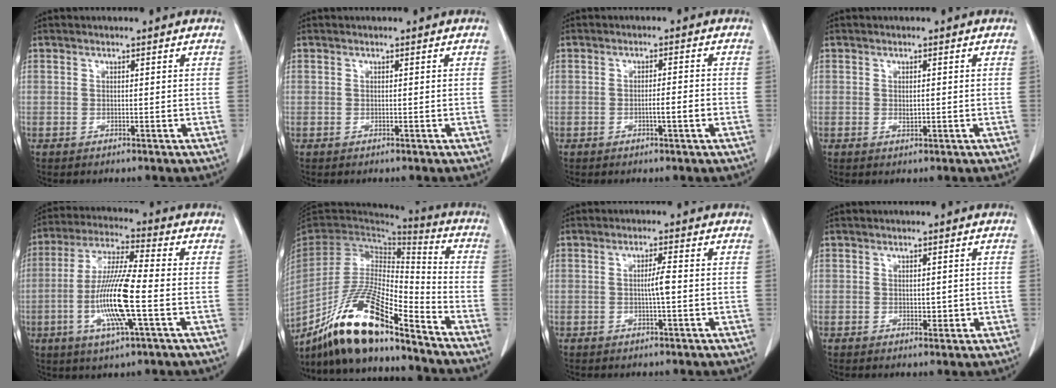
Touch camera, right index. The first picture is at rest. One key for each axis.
{"total": 0.0}
{"total": 2.8, "fx": -1.1, "fy": 0.0, "fz": 2.6, "tx": -0.040, "ty": 0.000, "tz": -0.019}
{"total": 0.9, "fx": -0.1, "fy": 0.5, "fz": 0.8, "tx": -0.014, "ty": -0.001, "tz": -0.001}
{"total": 12.9, "fx": -3.1, "fy": 0.6, "fz": 12.6, "tx": -0.251, "ty": -0.010, "tz": -0.065}
{"total": 18.3, "fx": -13.9, "fy": 2.8, "fz": 11.6, "tx": -0.230, "ty": -0.013, "tz": -0.255}
{"total": 2.4, "fx": -0.4, "fy": -0.1, "fz": 2.4, "tx": -0.040, "ty": 0.001, "tz": -0.007}
{"total": 1.6, "fx": -0.2, "fy": 1.1, "fz": 1.2, "tx": -0.010, "ty": -0.001, "tz": -0.001}